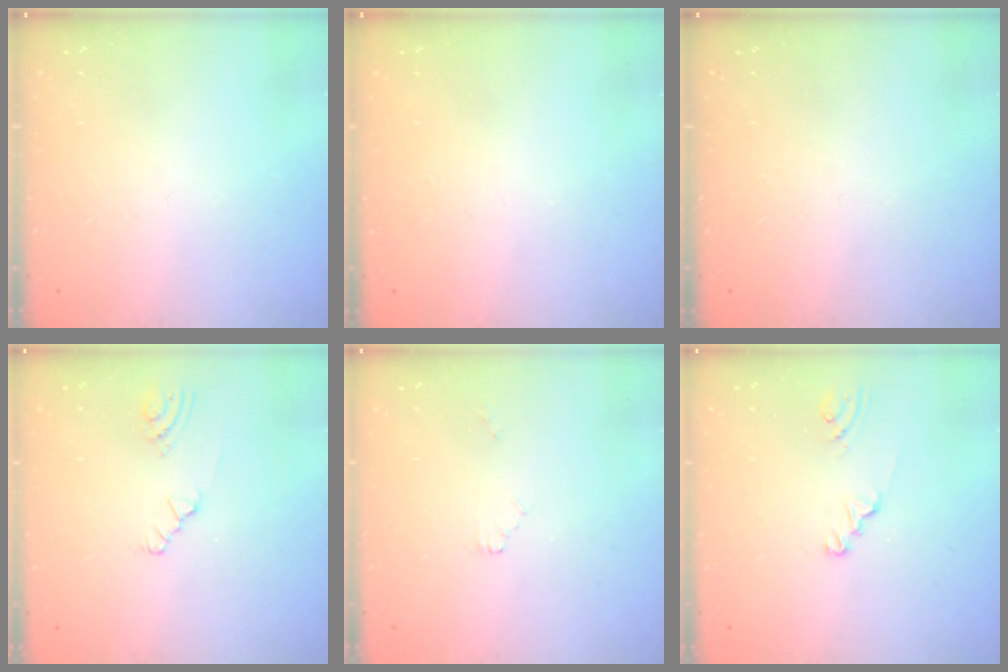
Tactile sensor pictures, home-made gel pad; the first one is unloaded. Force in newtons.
{"total": 0.0}
{"total": 0.0}
{"total": 2.5, "press": 2.5, "slide": 0.4}
{"total": 0.5, "press": 0.5, "slide": 0.2}
{"total": 1.7, "press": 1.7, "slide": 0.2}